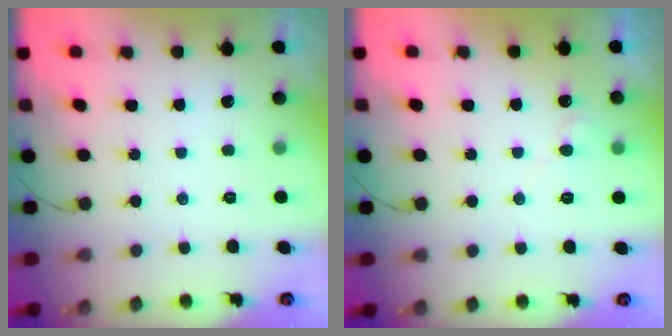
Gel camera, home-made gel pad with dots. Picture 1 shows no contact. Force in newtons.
{"total": 4.4, "press": 4.4, "slide": 0.4}